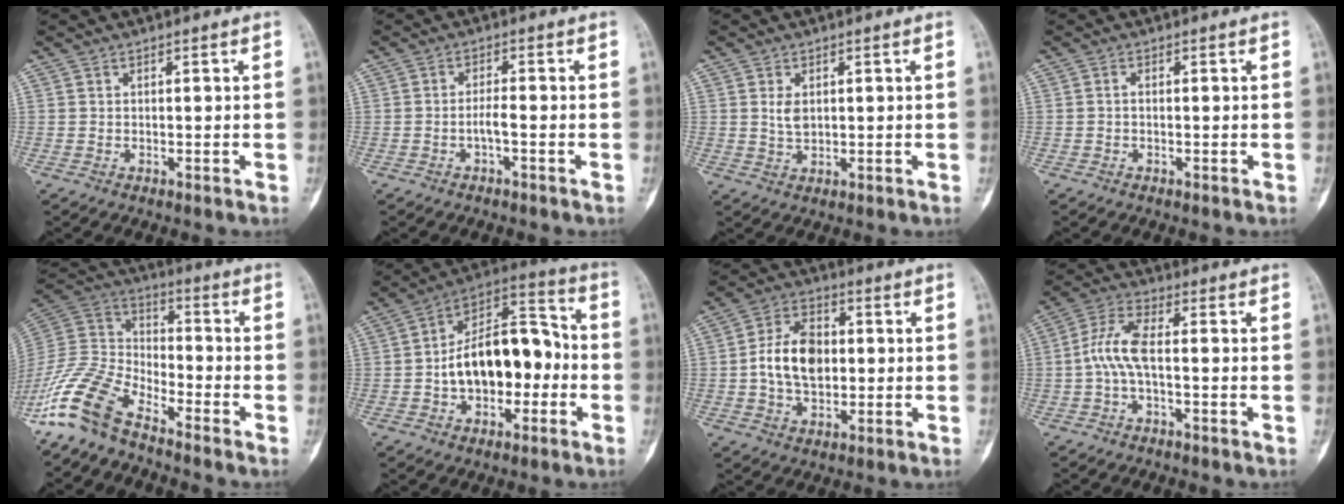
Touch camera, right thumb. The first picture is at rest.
{"total": 2.2, "force": [-1.0, 0.4, 2.0], "torque": [-0.038, 0.008, -0.020]}
{"total": 2.8, "force": [0.7, 1.8, 2.0], "torque": [-0.030, -0.005, 0.015]}
{"total": 0.6, "force": [-0.2, 0.4, 0.5], "torque": [-0.009, 0.001, -0.007]}
{"total": 13.3, "force": [-10.1, 5.5, 6.7], "torque": [-0.134, 0.072, -0.210]}
{"total": 17.8, "force": [-2.4, 10.5, 14.1], "torque": [-0.199, 0.054, -0.044]}
{"total": 11.3, "force": [0.0, 7.6, 8.4], "torque": [-0.133, 0.015, -0.004]}
{"total": 7.0, "force": [-0.8, 2.7, 6.4], "torque": [-0.147, 0.026, -0.021]}